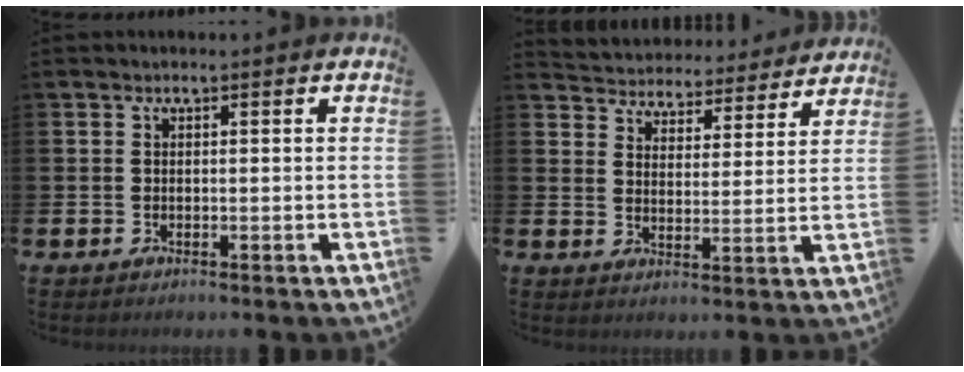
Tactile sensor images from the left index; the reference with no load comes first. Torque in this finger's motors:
{"motor_torque": [0.99, -1.13, 0.18, 0.03]}